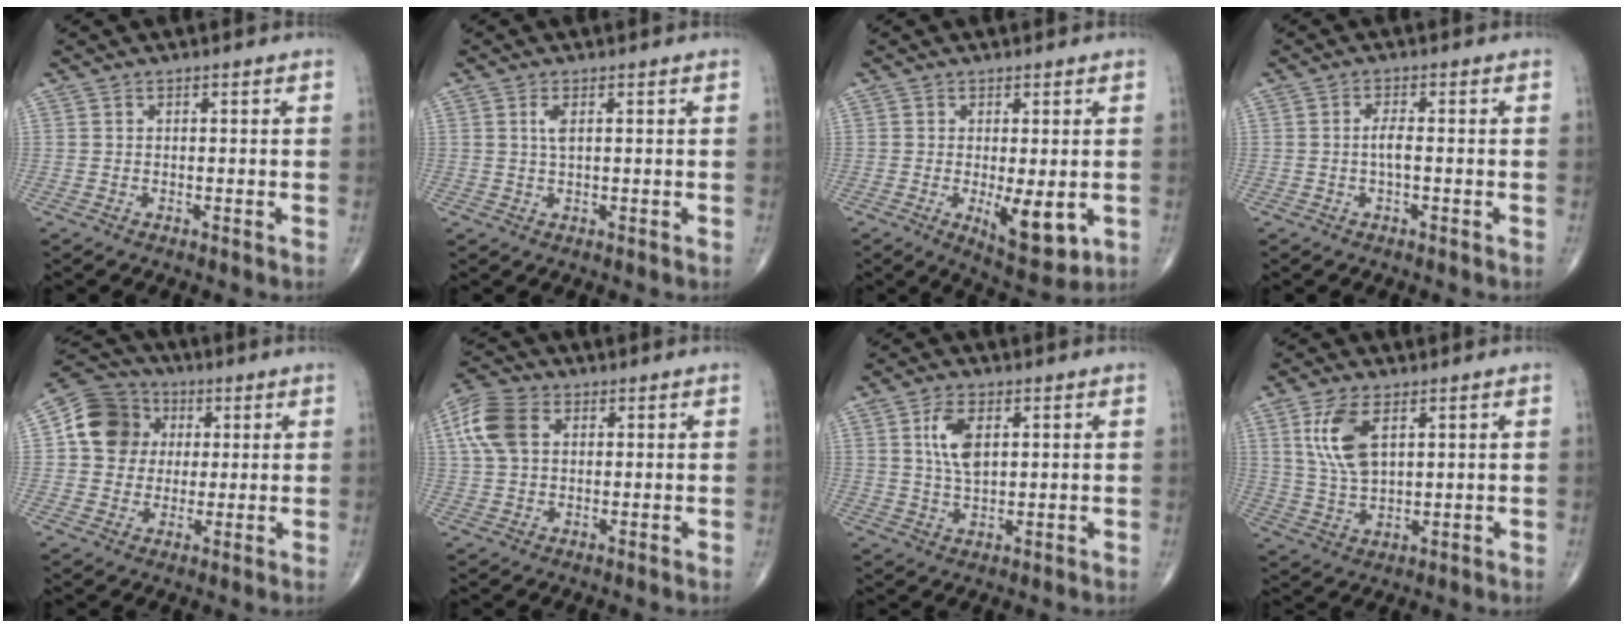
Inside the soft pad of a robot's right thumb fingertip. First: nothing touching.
{"total": 2.0, "force": [0.6, 0.6, 1.8], "torque": [-0.041, 0.001, 0.015]}
{"total": 8.1, "force": [-1.5, 3.0, 7.3], "torque": [-0.097, -0.022, -0.014]}
{"total": 3.4, "force": [-0.5, 0.9, 3.3], "torque": [-0.069, 0.007, -0.013]}
{"total": 11.8, "force": [2.3, 10.5, 4.9], "torque": [-0.064, 0.007, 0.030]}
{"total": 9.6, "force": [2.6, 6.5, 6.6], "torque": [-0.143, 0.016, 0.045]}
{"total": 7.0, "force": [2.0, 3.6, 5.6], "torque": [-0.105, -0.008, 0.041]}
{"total": 11.0, "force": [4.1, 5.7, 8.5], "torque": [-0.164, -0.013, 0.085]}